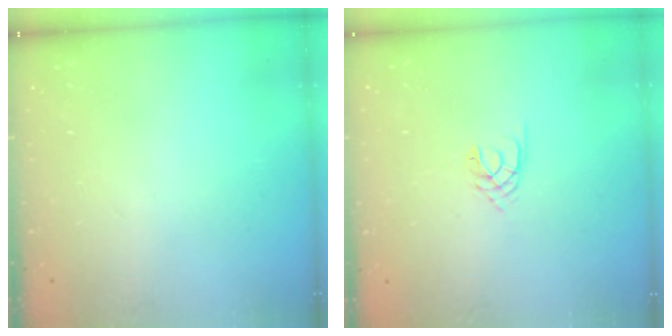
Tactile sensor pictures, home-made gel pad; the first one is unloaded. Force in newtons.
{"total": 2.1, "press": 2.1, "slide": 0.3}